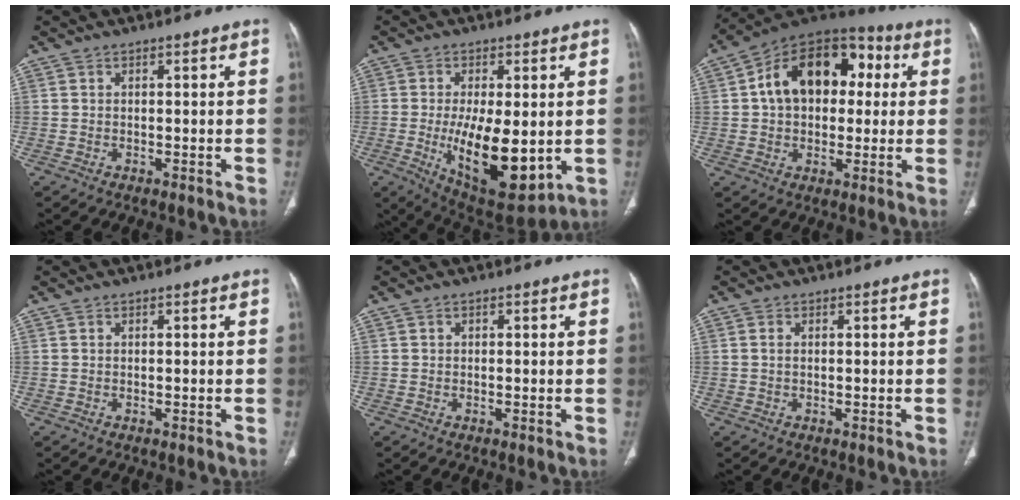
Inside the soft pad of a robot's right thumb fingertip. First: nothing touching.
{"total": 16.3, "force": [-1.9, 6.9, 14.7], "torque": [-0.223, -0.028, -0.011]}
{"total": 19.3, "force": [3.3, 13.1, 13.8], "torque": [-0.182, 0.034, 0.043]}
{"total": 0.0}
{"total": 0.0}
{"total": 0.7, "force": [0.1, 0.4, 0.6], "torque": [-0.011, 0.000, 0.003]}